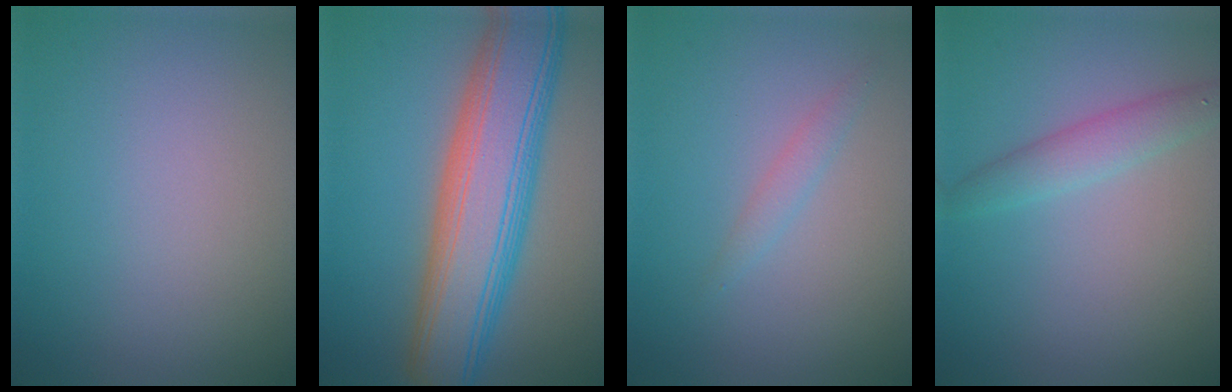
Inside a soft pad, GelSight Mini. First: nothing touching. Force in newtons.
{"total": 10.8, "press": 10.7, "slide": 0.8}
{"total": 1.2, "press": 1.2, "slide": 0.1}
{"total": 2.5, "press": 2.5, "slide": 0.2}